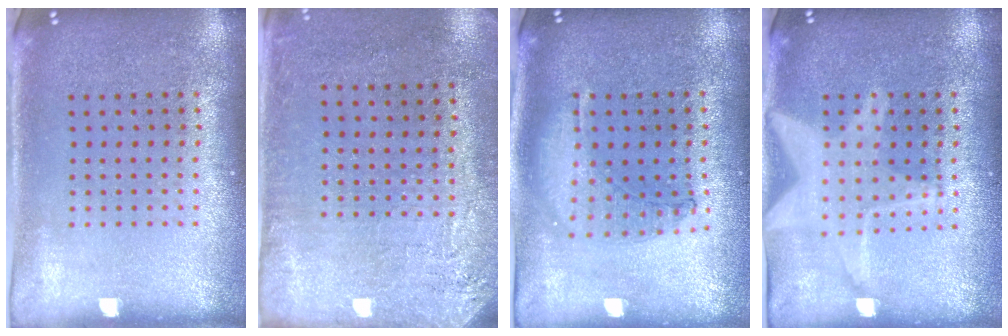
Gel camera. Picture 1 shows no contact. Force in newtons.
{"total": 2.7, "press": 2.3, "slide": 1.4}
{"total": 0.9, "press": 0.9, "slide": 0.2}
{"total": 2.1, "press": 2.1, "slide": 0.2}